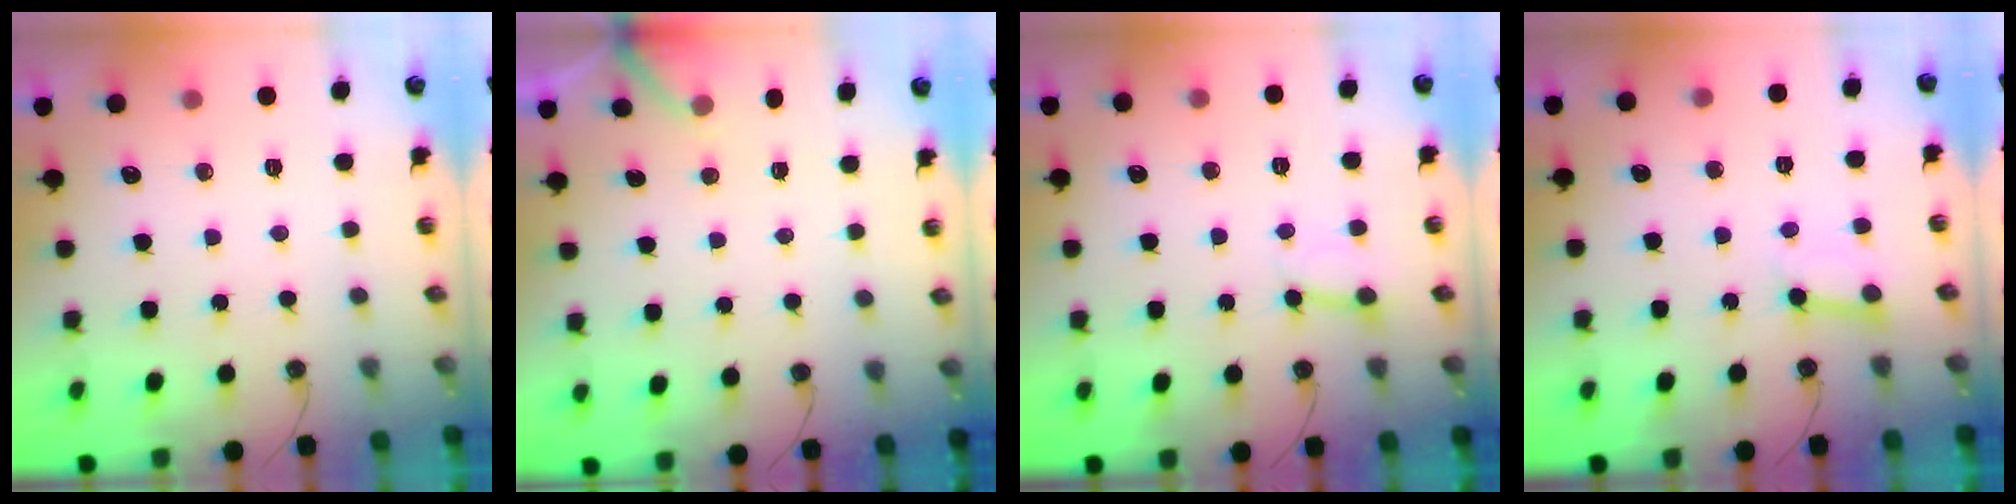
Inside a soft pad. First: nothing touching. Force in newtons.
{"total": 3.0, "press": 3.0, "slide": 0.2}
{"total": 2.6, "press": 2.6, "slide": 0.1}
{"total": 3.8, "press": 3.7, "slide": 0.6}